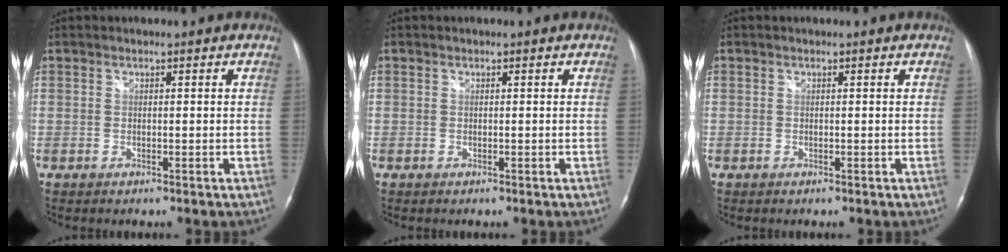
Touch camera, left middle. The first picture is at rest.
{"total": 0.0}
{"total": 0.0}